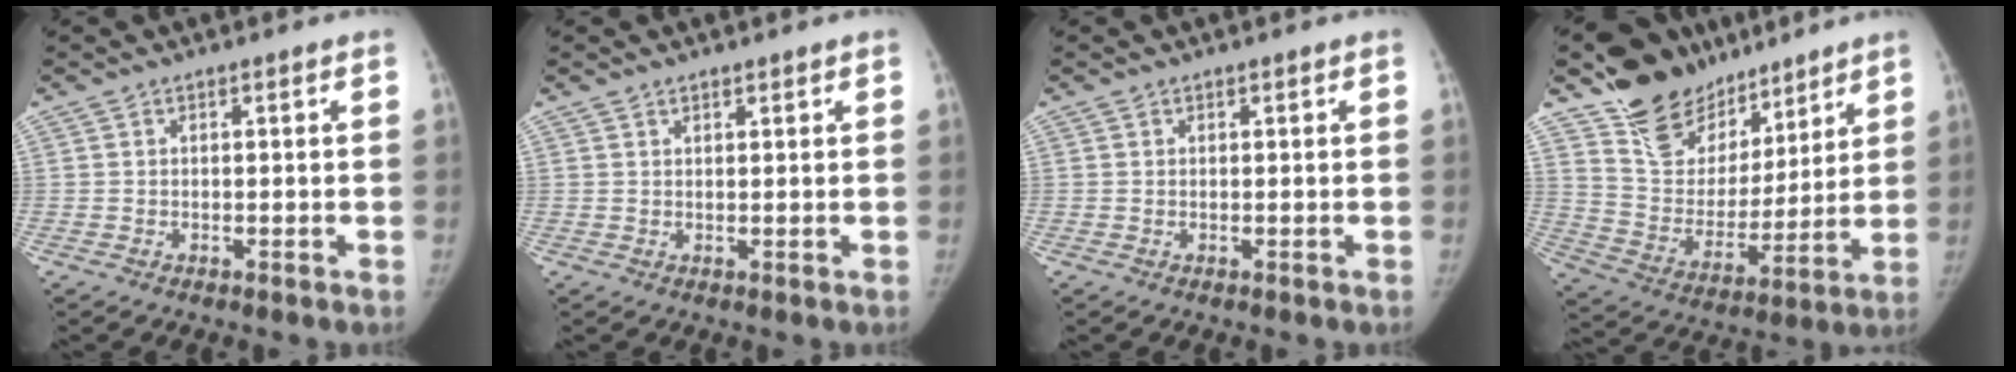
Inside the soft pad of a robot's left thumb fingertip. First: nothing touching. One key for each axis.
{"total": 1.1, "fx": 0.9, "fy": 0.4, "fz": 0.4, "tx": -0.002, "ty": -0.005, "tz": 0.013}
{"total": 0.0}
{"total": 19.8, "fx": 14.8, "fy": 11.5, "fz": 6.2, "tx": -0.051, "ty": -0.090, "tz": 0.258}